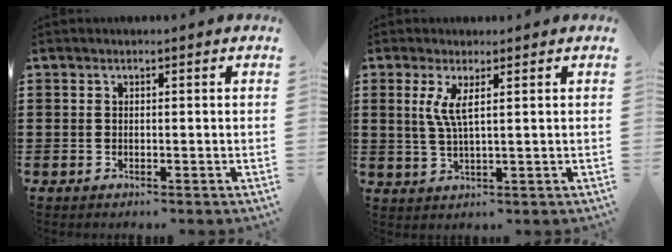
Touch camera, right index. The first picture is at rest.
{"total": 4.1, "force": [1.3, 0.6, 3.9], "torque": [-0.082, -0.003, 0.021]}